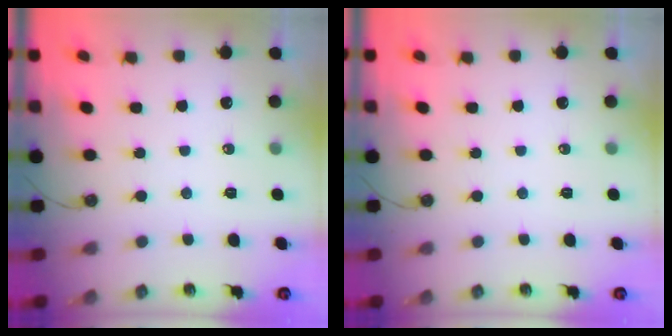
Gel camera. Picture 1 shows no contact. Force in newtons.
{"total": 0.0}